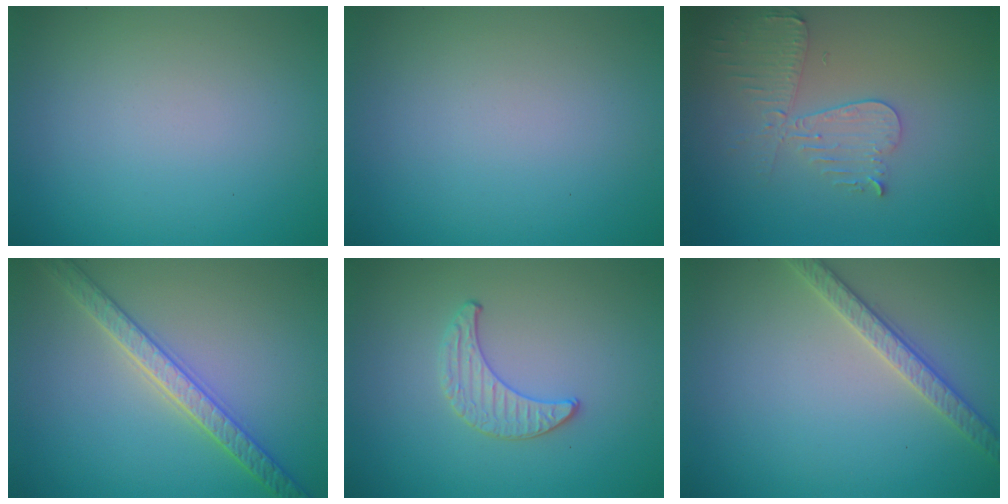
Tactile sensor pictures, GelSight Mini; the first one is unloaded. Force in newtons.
{"total": 0.0}
{"total": 3.6, "press": 3.2, "slide": 1.8}
{"total": 3.8, "press": 3.7, "slide": 0.9}
{"total": 1.3, "press": 1.3, "slide": 0.2}
{"total": 2.6, "press": 2.5, "slide": 0.5}